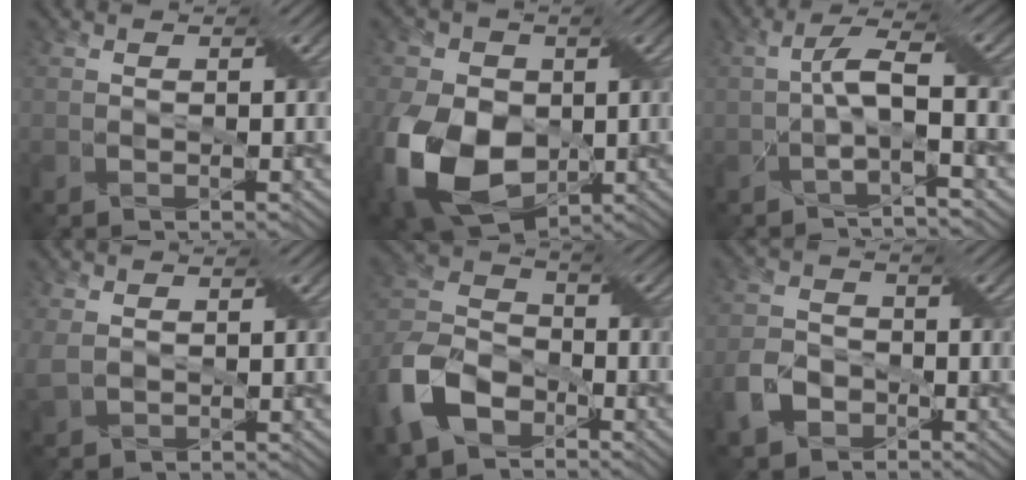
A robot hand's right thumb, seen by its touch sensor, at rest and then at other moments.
{"total": 15.2, "force": [-3.4, 10.9, 10.1], "torque": [-0.240, -0.034, -0.062]}
{"total": 4.4, "force": [-1.4, 0.6, 4.1], "torque": [-0.080, 0.012, -0.033]}
{"total": 2.7, "force": [0.9, 1.8, 1.8], "torque": [-0.056, 0.001, 0.022]}
{"total": 10.3, "force": [-5.6, 6.5, 5.6], "torque": [-0.144, -0.011, -0.133]}
{"total": 4.6, "force": [-2.7, 3.3, 1.7], "torque": [-0.045, -0.005, -0.064]}